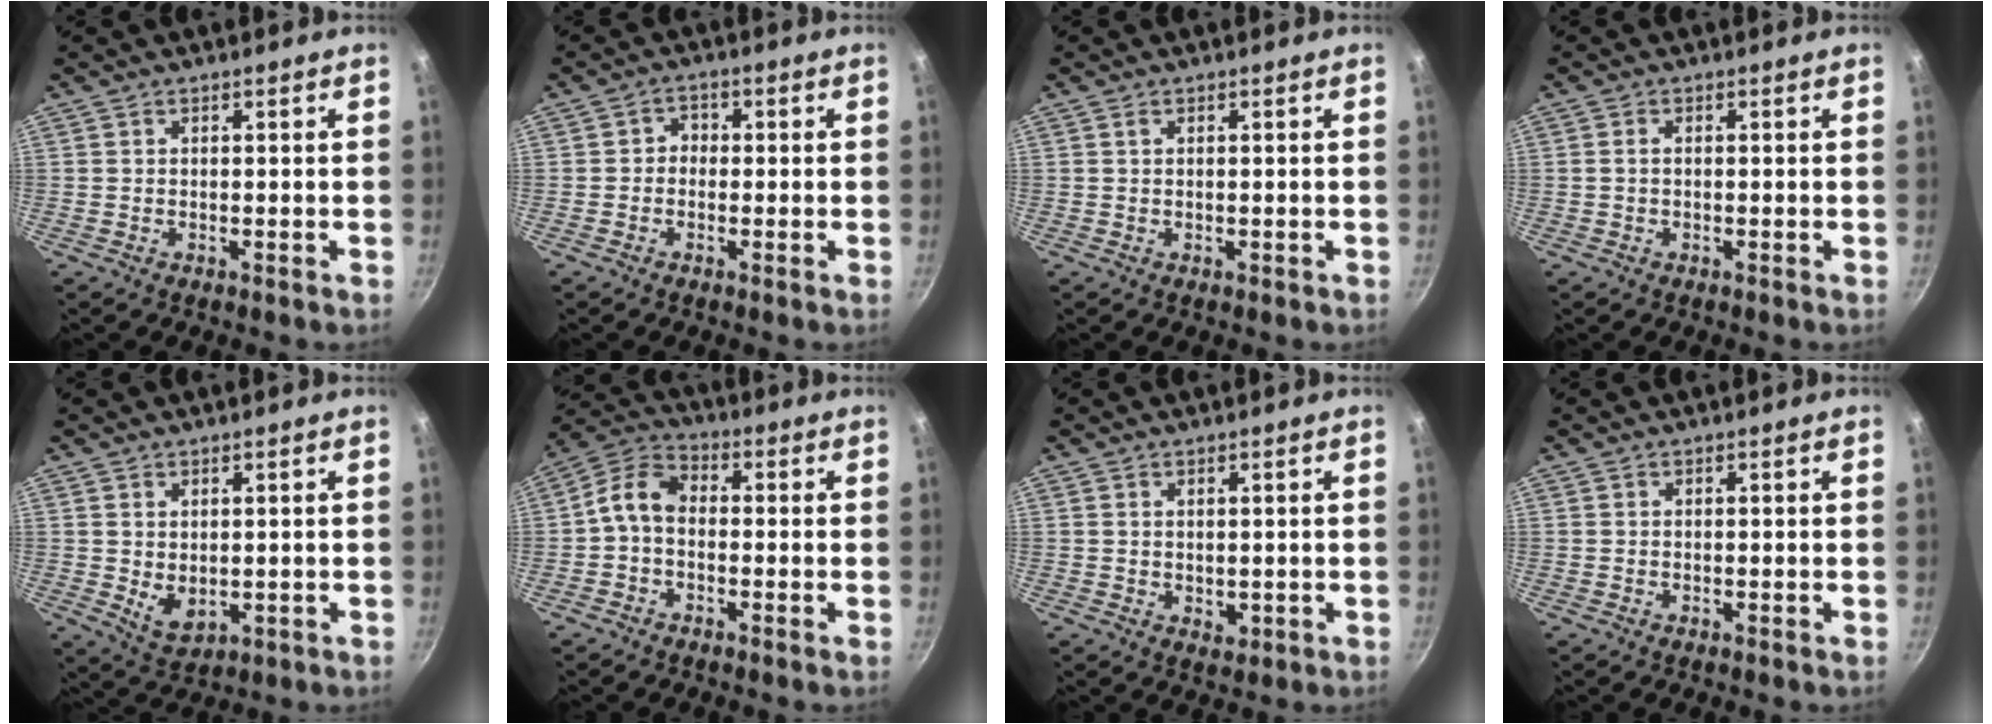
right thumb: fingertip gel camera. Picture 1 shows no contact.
{"total": 2.3, "force": [-0.5, 2.0, 1.0], "torque": [-0.002, 0.010, -0.016]}
{"total": 0.5, "force": [0.2, 0.3, 0.4], "torque": [-0.004, 0.002, 0.004]}
{"total": 1.1, "force": [-0.1, 0.6, 0.9], "torque": [-0.020, 0.005, -0.002]}
{"total": 4.8, "force": [0.5, 3.2, 3.5], "torque": [-0.050, -0.016, 0.020]}
{"total": 6.7, "force": [-1.0, 4.6, 4.7], "torque": [-0.092, 0.030, -0.037]}
{"total": 1.6, "force": [0.5, 1.2, 1.0], "torque": [-0.011, -0.005, 0.011]}
{"total": 0.0}